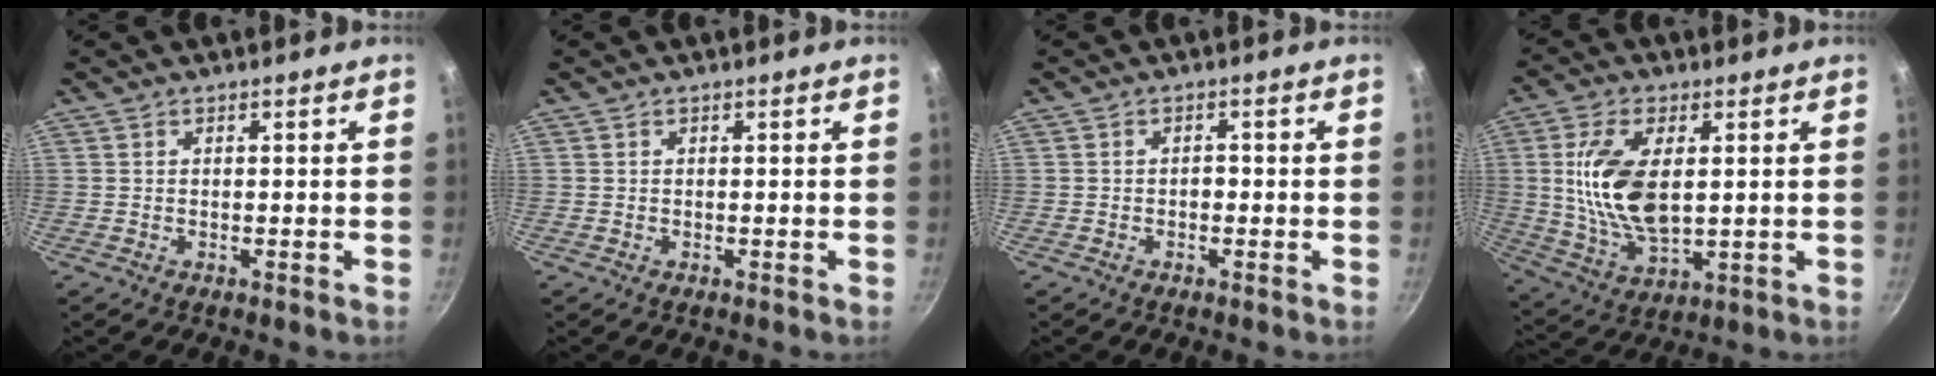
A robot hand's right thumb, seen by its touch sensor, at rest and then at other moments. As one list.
[{"total": 0.0}, {"total": 1.3, "force": [-0.4, 0.9, 0.8], "torque": [-0.006, 0.004, -0.009]}, {"total": 14.7, "force": [2.0, 7.4, 12.6], "torque": [-0.250, -0.015, 0.048]}]